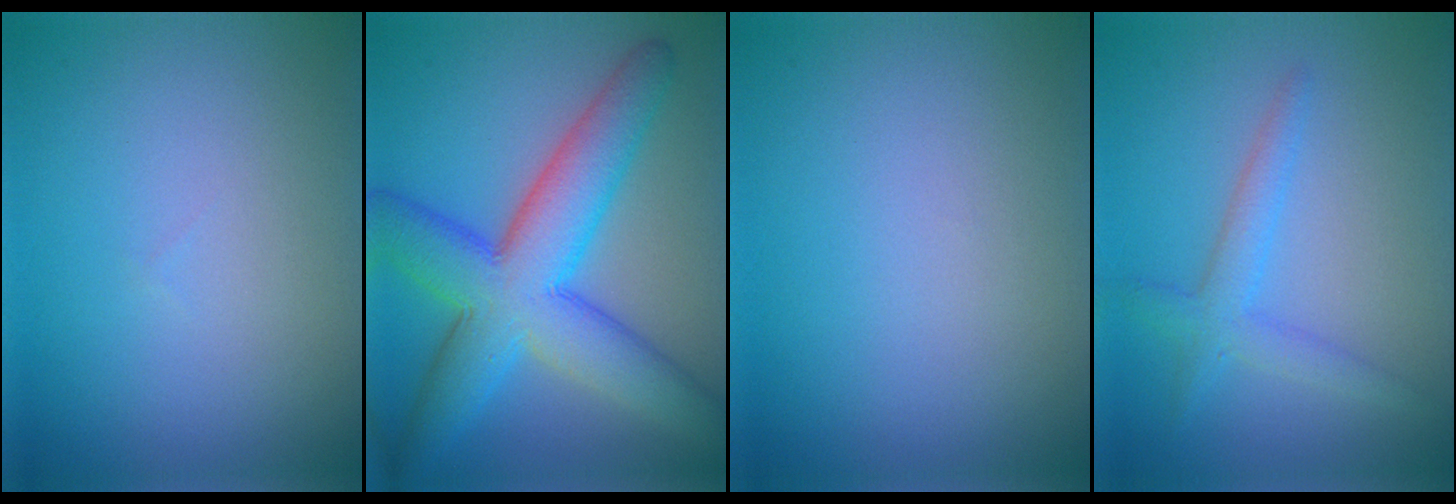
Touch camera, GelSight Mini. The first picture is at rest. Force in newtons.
{"total": 10.0, "press": 10.0, "slide": 0.3}
{"total": 0.0}
{"total": 2.6, "press": 2.6, "slide": 0.1}